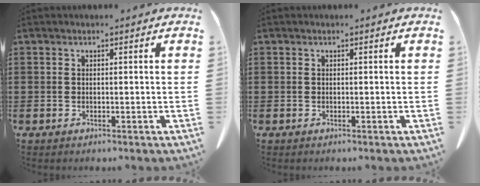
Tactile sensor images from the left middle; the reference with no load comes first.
{"total": 0.0}